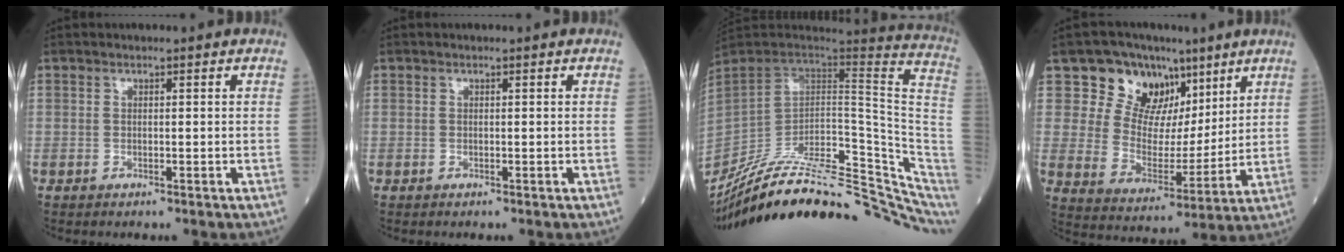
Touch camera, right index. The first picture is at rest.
{"total": 0.0}
{"total": 34.6, "force": [-27.7, 7.7, 19.1], "torque": [-0.234, -0.023, -0.397]}
{"total": 12.5, "force": [7.4, 8.4, 5.5], "torque": [-0.096, 0.021, 0.135]}